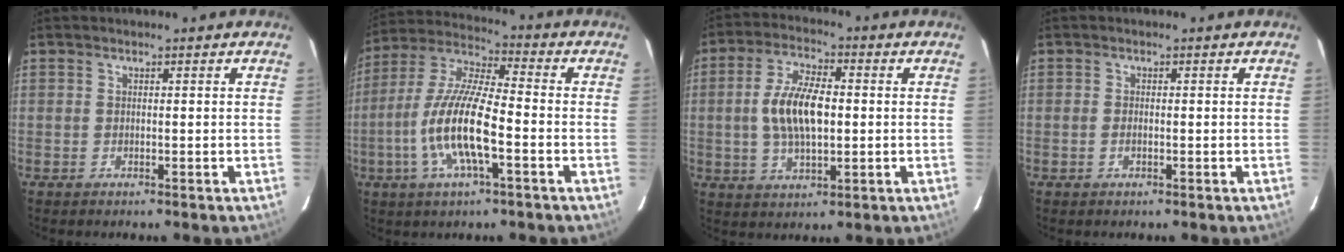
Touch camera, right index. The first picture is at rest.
{"total": 14.4, "force": [-4.4, 3.4, 13.3], "torque": [-0.272, -0.006, -0.089]}
{"total": 10.7, "force": [0.0, 4.8, 9.6], "torque": [-0.189, 0.008, 0.002]}
{"total": 1.2, "force": [-0.4, 0.7, 0.9], "torque": [-0.020, 0.000, -0.008]}